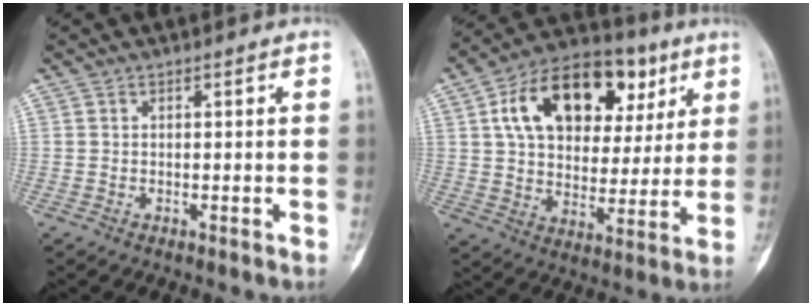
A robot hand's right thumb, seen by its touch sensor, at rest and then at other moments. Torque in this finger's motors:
{"motor_torque": [1.12, 1.87, 1.49, 0.55, 0.41]}